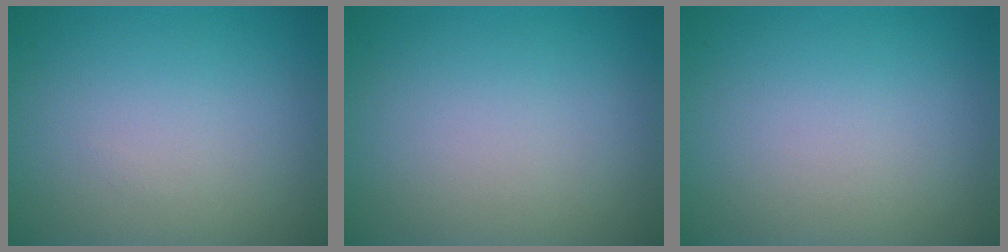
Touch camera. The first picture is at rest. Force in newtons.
{"total": 0.0}
{"total": 0.0}